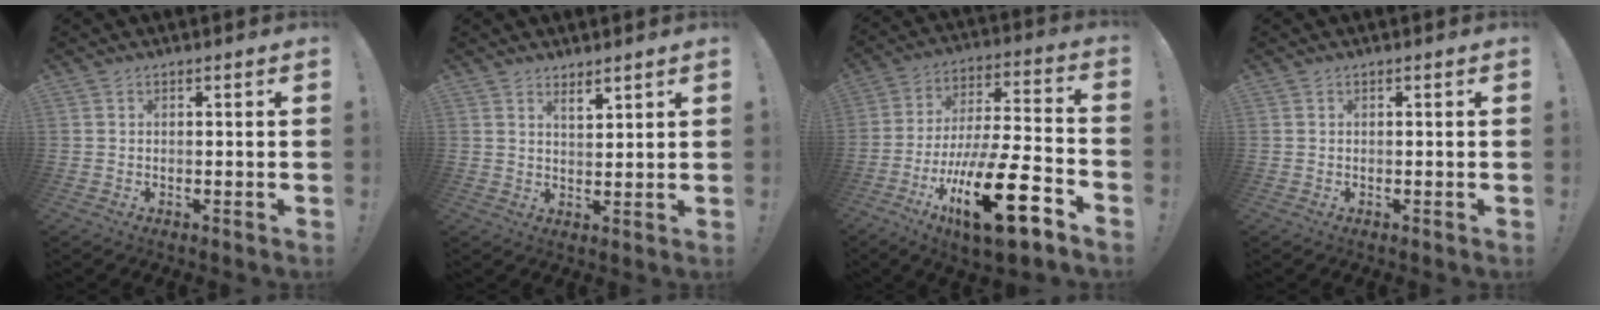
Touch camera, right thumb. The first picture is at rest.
{"total": 3.5, "force": [3.0, 1.1, 1.4], "torque": [-0.011, -0.023, 0.050]}
{"total": 23.7, "force": [-11.7, 6.7, 19.5], "torque": [-0.331, 0.062, -0.189]}
{"total": 0.0}